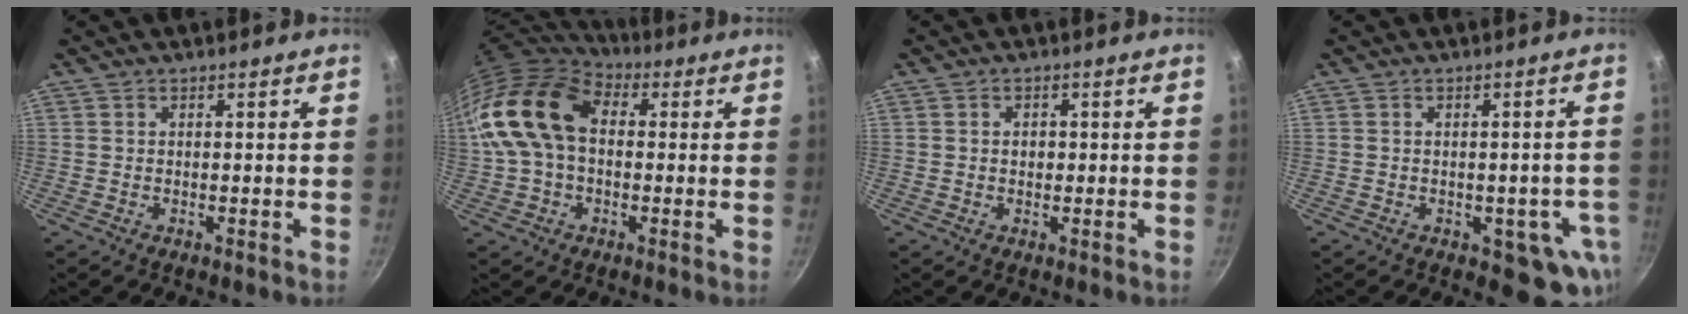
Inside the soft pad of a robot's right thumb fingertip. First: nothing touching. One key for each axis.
{"total": 17.8, "fx": 1.4, "fy": 12.2, "fz": 12.9, "tx": -0.236, "ty": 0.037, "tz": 0.013}
{"total": 2.0, "fx": 0.1, "fy": 1.5, "fz": 1.2, "tx": -0.013, "ty": 0.003, "tz": 0.000}
{"total": 8.1, "fx": -2.6, "fy": 4.7, "fz": 6.1, "tx": -0.022, "ty": 0.011, "tz": -0.026}